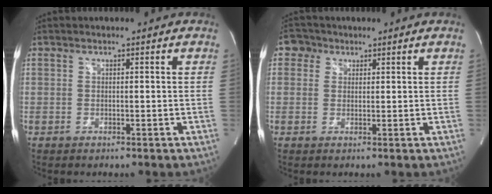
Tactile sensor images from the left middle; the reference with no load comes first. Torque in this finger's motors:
{"motor_torque": [0.05, 0.03, -0.02, 0.01]}